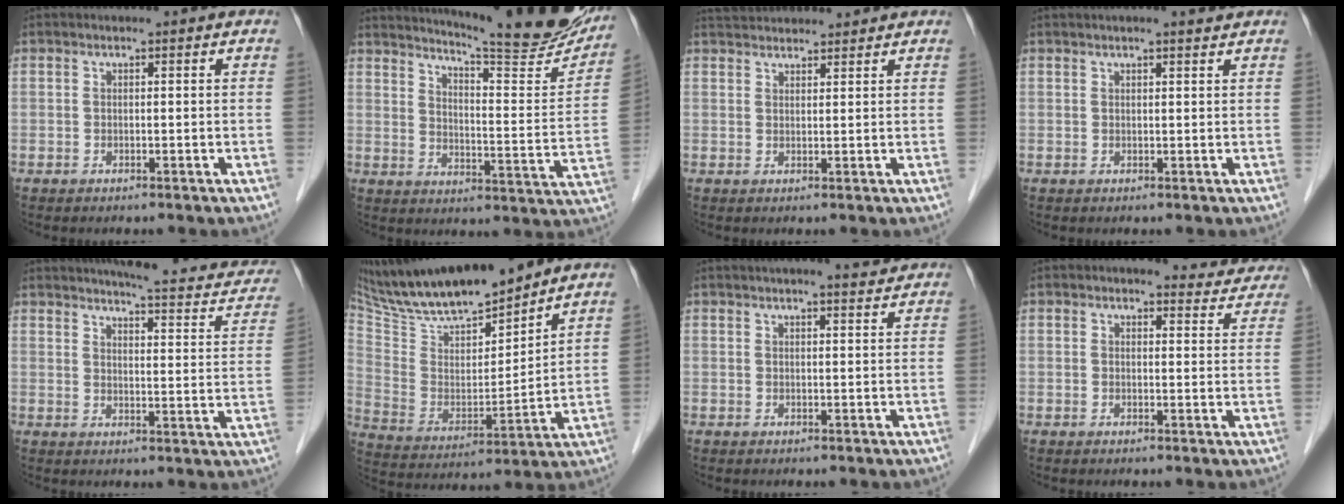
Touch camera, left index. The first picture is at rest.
{"total": 22.6, "force": [20.1, 1.7, 10.2], "torque": [-0.146, -0.069, 0.252]}
{"total": 6.2, "force": [6.0, 1.1, 1.3], "torque": [-0.021, 0.038, 0.093]}
{"total": 2.5, "force": [2.1, 0.2, 1.3], "torque": [-0.018, 0.013, 0.030]}
{"total": 16.4, "force": [14.0, 3.5, 7.8], "torque": [-0.081, -0.014, 0.149]}
{"total": 18.7, "force": [16.4, 2.8, 8.5], "torque": [-0.158, -0.003, 0.303]}
{"total": 3.7, "force": [3.3, 0.2, 1.6], "torque": [-0.024, 0.010, 0.043]}
{"total": 6.6, "force": [6.2, 2.1, 0.8], "torque": [0.006, -0.010, 0.050]}